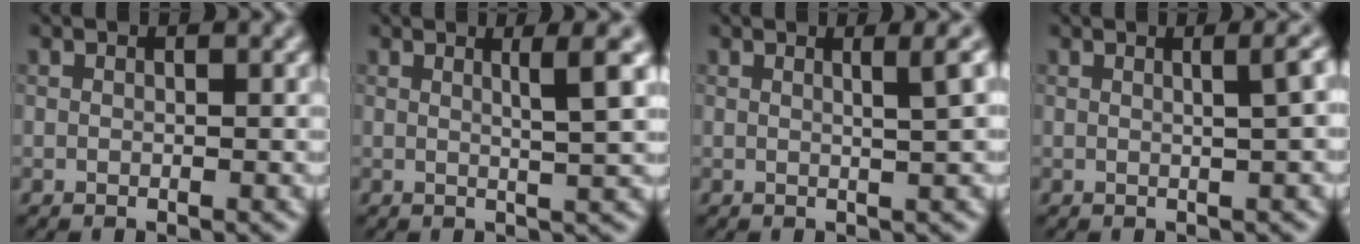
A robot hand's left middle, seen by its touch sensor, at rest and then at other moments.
{"total": 3.4, "force": [1.2, 0.6, 3.1], "torque": [-0.037, 0.005, 0.016]}
{"total": 2.8, "force": [1.0, 0.7, 2.5], "torque": [-0.025, 0.008, 0.005]}
{"total": 3.2, "force": [0.9, 1.1, 2.8], "torque": [-0.020, 0.013, 0.002]}